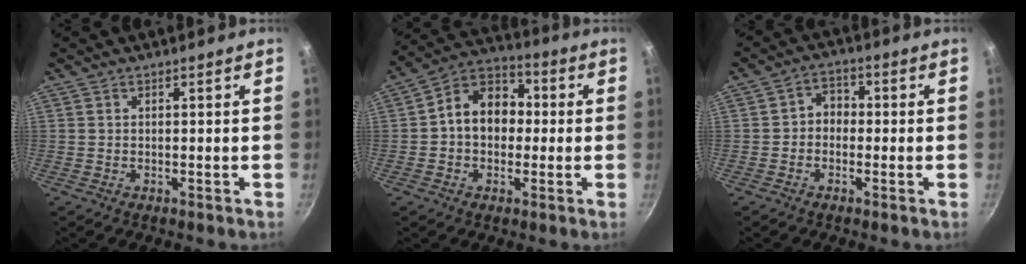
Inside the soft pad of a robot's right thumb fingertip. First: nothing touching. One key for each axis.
{"total": 11.6, "fx": 0.2, "fy": 9.0, "fz": 7.3, "tx": -0.071, "ty": 0.034, "tz": -0.018}
{"total": 4.1, "fx": -0.6, "fy": 3.4, "fz": 2.3, "tx": -0.011, "ty": 0.018, "tz": -0.021}